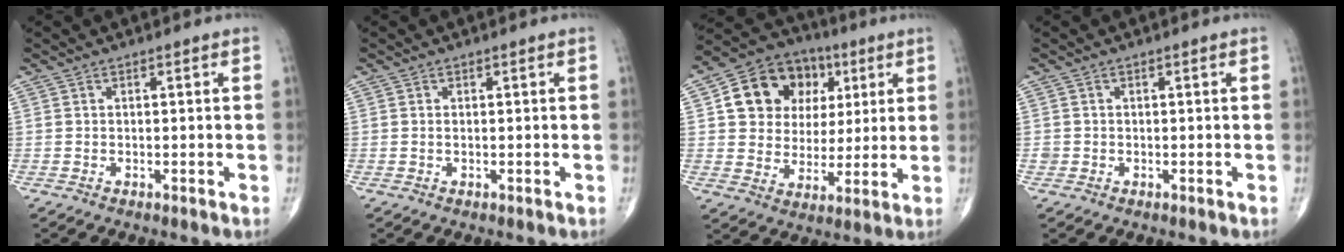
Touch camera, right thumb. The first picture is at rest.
{"total": 0.0}
{"total": 16.1, "force": [4.9, 13.2, 7.9], "torque": [-0.092, 0.008, 0.083]}
{"total": 0.9, "force": [-0.2, 0.9, 0.1], "torque": [0.001, 0.004, -0.003]}